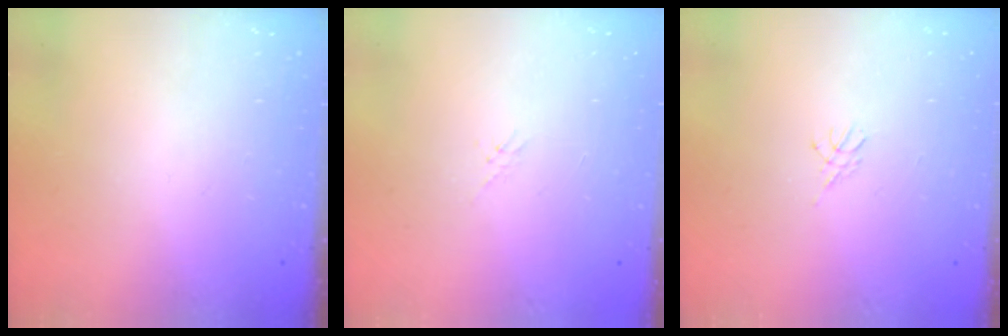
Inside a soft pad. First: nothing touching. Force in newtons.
{"total": 0.5, "press": 0.5, "slide": 0.2}
{"total": 3.0, "press": 2.9, "slide": 0.6}